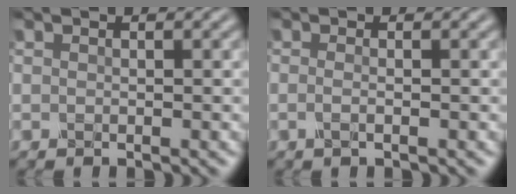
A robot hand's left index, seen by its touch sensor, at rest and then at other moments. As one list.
[{"total": 1.3, "force": [-0.1, 0.6, 1.1], "torque": [-0.011, -0.001, -0.015]}]